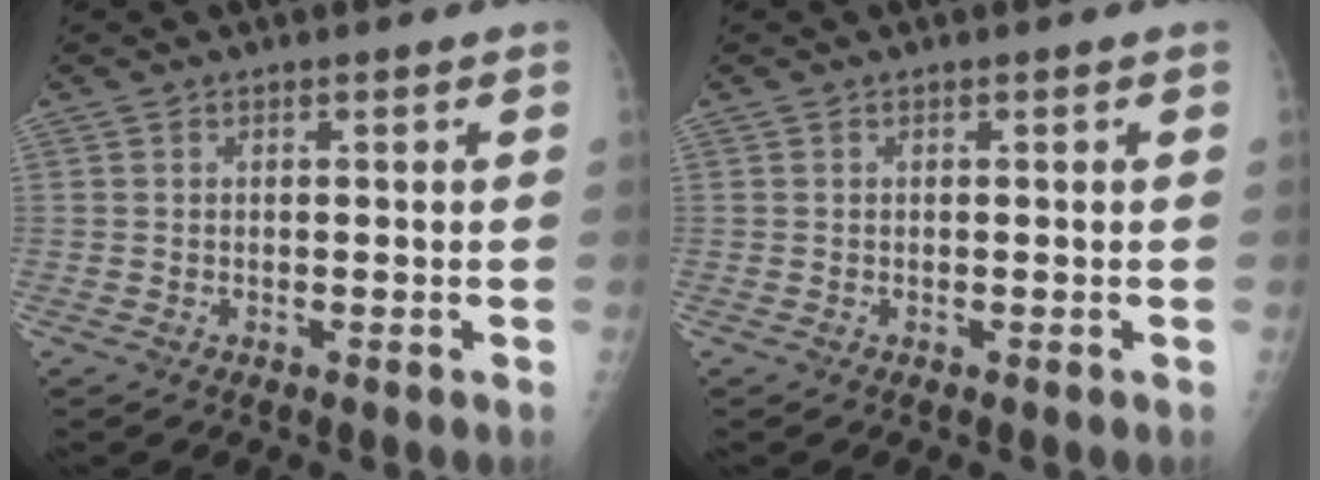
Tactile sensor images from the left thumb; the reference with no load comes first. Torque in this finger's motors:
{"motor_torque": [0.00, 0.00, -0.04, -0.04, 0.00]}